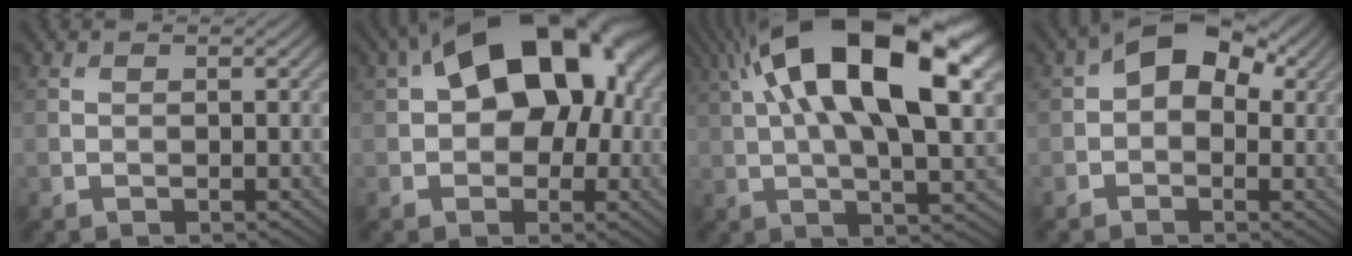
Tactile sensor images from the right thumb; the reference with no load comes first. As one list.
[{"total": 15.6, "force": [3.2, 9.9, 11.6], "torque": [-0.152, 0.024, 0.041]}, {"total": 20.7, "force": [7.3, 8.1, 17.7], "torque": [-0.311, 0.053, 0.111]}, {"total": 7.0, "force": [1.5, 4.5, 5.1], "torque": [-0.068, 0.013, 0.010]}]